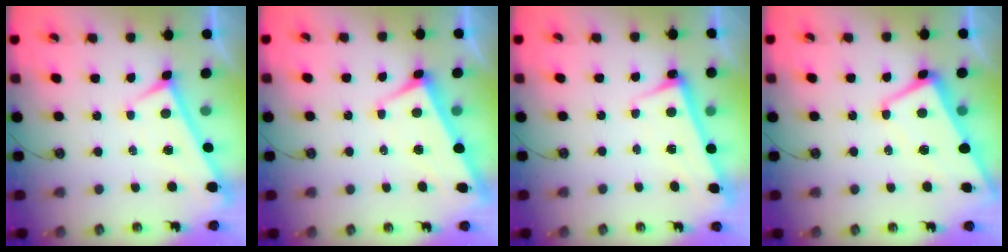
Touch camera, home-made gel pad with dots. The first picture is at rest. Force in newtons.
{"total": 2.5, "press": 2.4, "slide": 0.9}
{"total": 1.0, "press": 0.6, "slide": 0.8}
{"total": 0.8, "press": 0.2, "slide": 0.8}